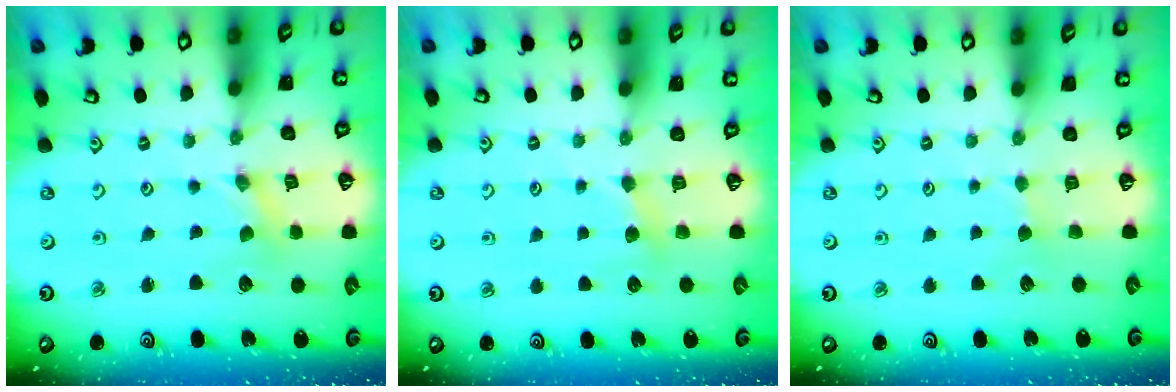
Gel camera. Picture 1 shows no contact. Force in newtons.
{"total": 3.6, "press": 3.6, "slide": 0.5}
{"total": 2.2, "press": 2.2, "slide": 0.2}